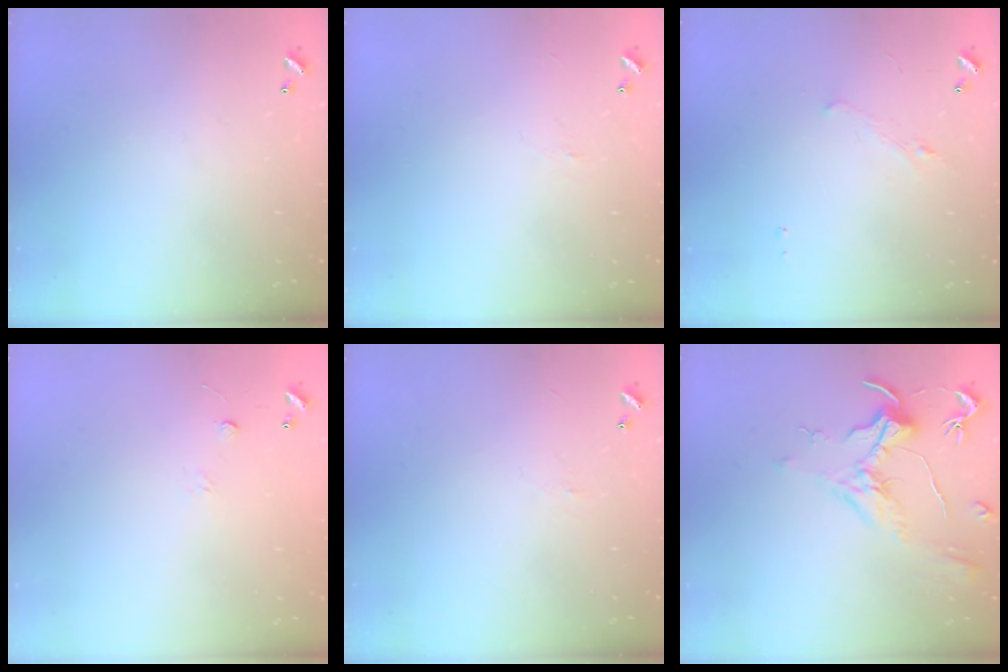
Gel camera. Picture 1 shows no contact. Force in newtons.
{"total": 1.8, "press": 1.7, "slide": 0.6}
{"total": 1.3, "press": 1.2, "slide": 0.6}
{"total": 6.6, "press": 6.6, "slide": 0.6}
{"total": 1.8, "press": 1.7, "slide": 0.6}
{"total": 2.0, "press": 1.8, "slide": 0.8}